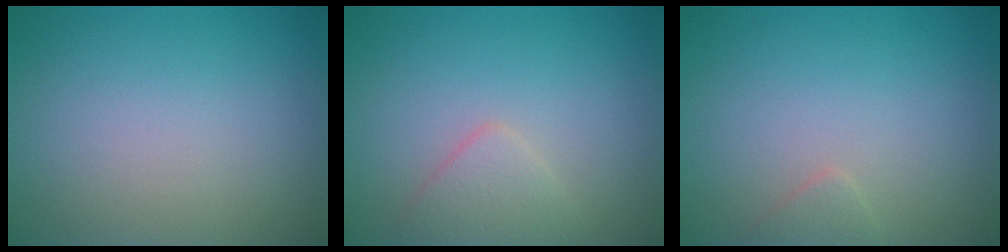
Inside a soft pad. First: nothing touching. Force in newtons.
{"total": 2.1, "press": 2.1, "slide": 0.1}
{"total": 1.0, "press": 1.0, "slide": 0.1}